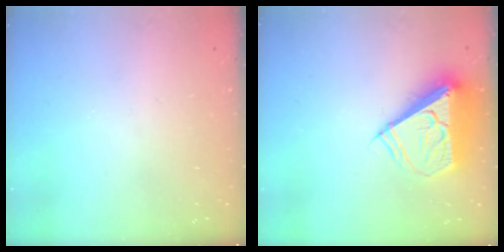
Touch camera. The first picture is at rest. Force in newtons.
{"total": 9.3, "press": 9.2, "slide": 1.6}